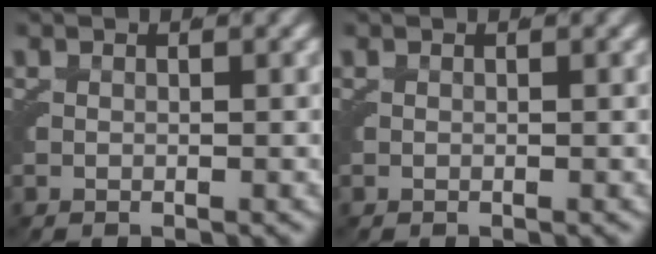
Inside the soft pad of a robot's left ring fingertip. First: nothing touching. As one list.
[{"total": 0.0}]